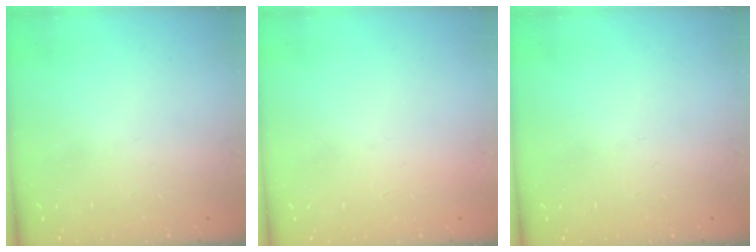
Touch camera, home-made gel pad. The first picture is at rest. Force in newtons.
{"total": 1.5, "press": 1.5, "slide": 0.1}
{"total": 0.0}